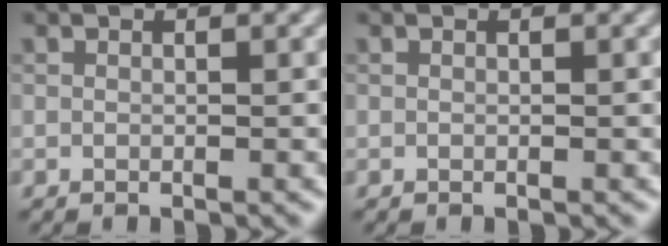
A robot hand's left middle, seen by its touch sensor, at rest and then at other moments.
{"total": 0.0}